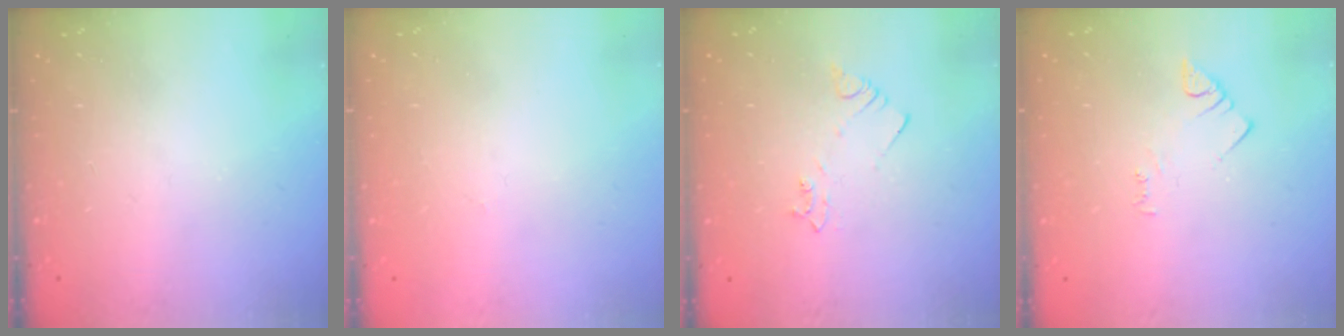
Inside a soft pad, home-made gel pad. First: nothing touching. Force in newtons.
{"total": 0.0}
{"total": 2.5, "press": 2.5, "slide": 0.3}
{"total": 2.5, "press": 2.5, "slide": 0.4}